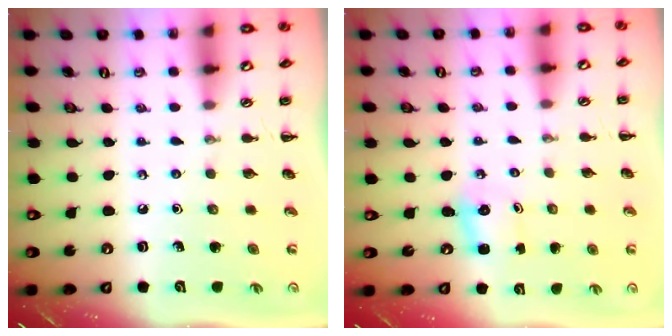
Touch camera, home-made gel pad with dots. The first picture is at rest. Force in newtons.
{"total": 2.4, "press": 2.4, "slide": 0.6}